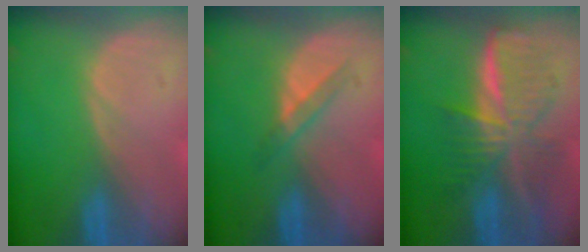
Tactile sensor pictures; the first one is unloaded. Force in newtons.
{"total": 2.6, "press": 2.4, "slide": 1.0}
{"total": 8.9, "press": 8.9, "slide": 0.6}